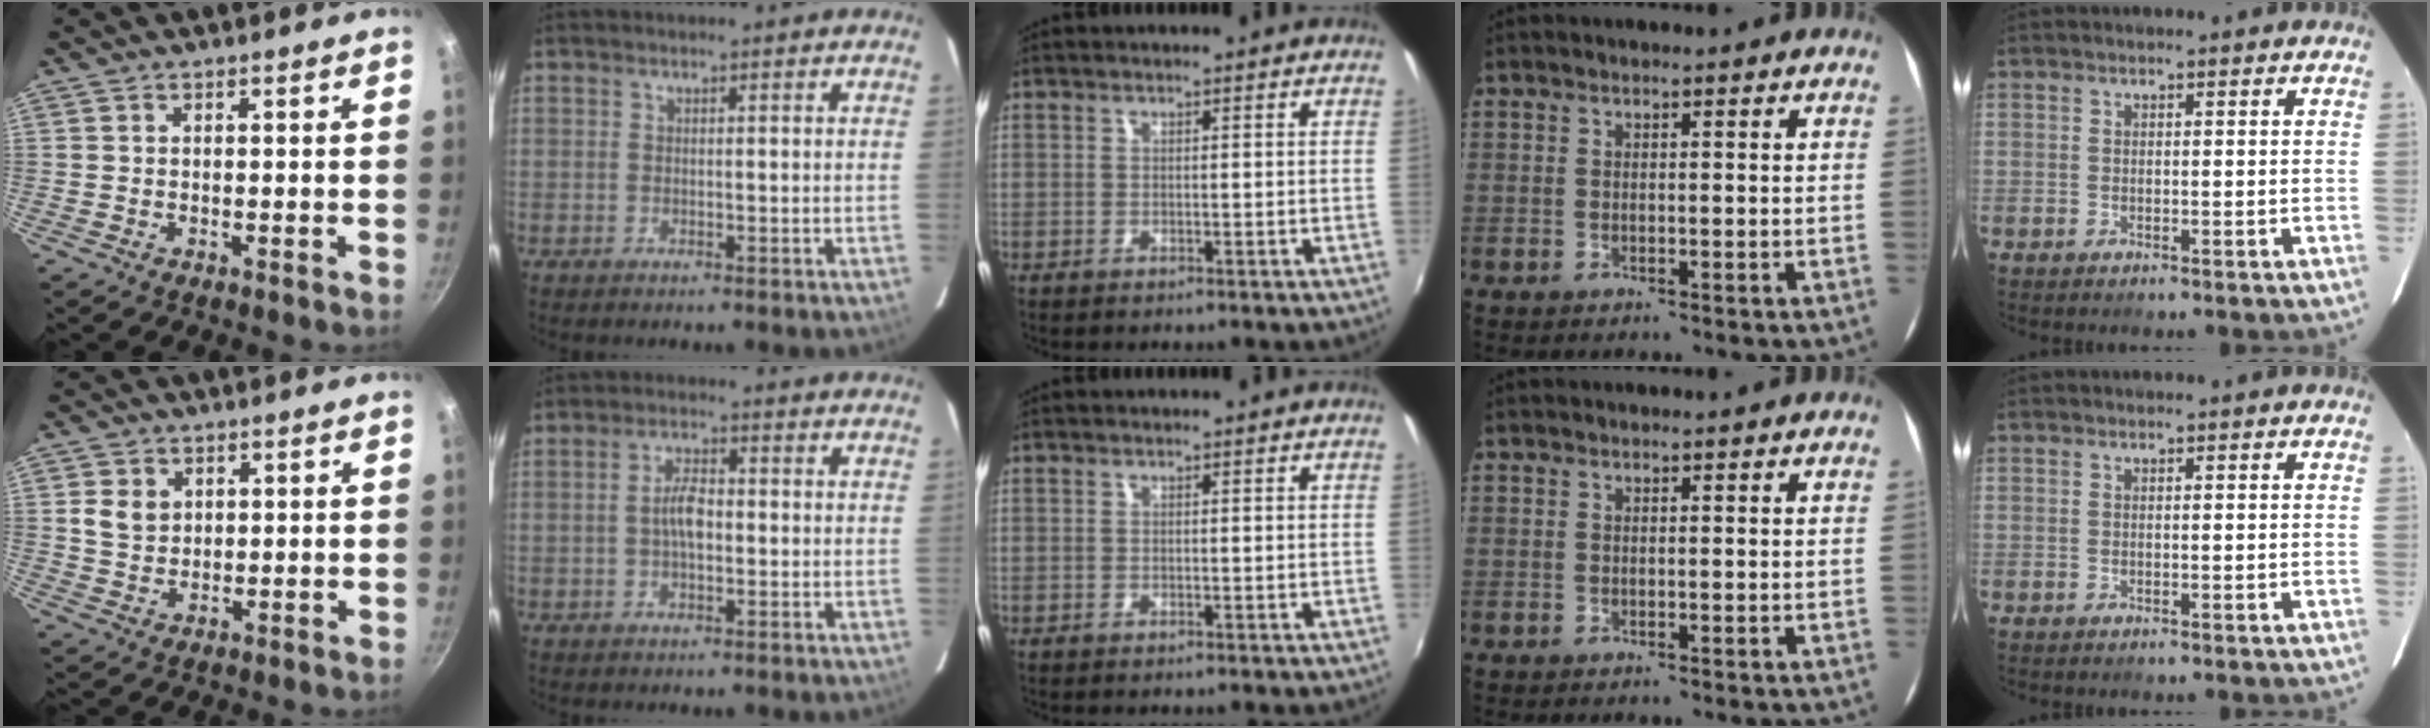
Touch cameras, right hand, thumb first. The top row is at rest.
{"thumb": {"total": 4.8, "force": [1.3, 3.9, 2.5], "torque": [-0.032, -0.003, 0.027]}, "index": {"total": 4.2, "force": [-0.5, 1.9, 3.8], "torque": [-0.074, 0.008, -0.008]}}